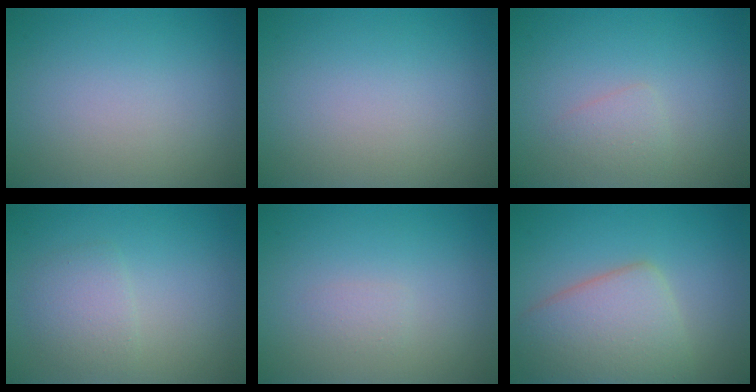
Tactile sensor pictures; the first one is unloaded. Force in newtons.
{"total": 0.0}
{"total": 1.2, "press": 1.2, "slide": 0.0}
{"total": 2.2, "press": 2.2, "slide": 0.1}
{"total": 0.7, "press": 0.7, "slide": 0.1}
{"total": 6.2, "press": 6.2, "slide": 0.2}